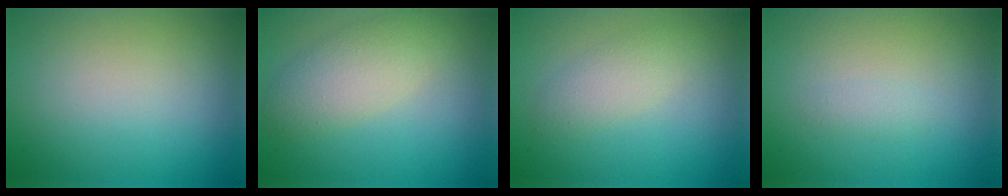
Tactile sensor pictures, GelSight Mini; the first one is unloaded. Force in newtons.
{"total": 4.2, "press": 4.2, "slide": 0.1}
{"total": 2.4, "press": 2.4, "slide": 0.1}
{"total": 0.8, "press": 0.8, "slide": 0.1}